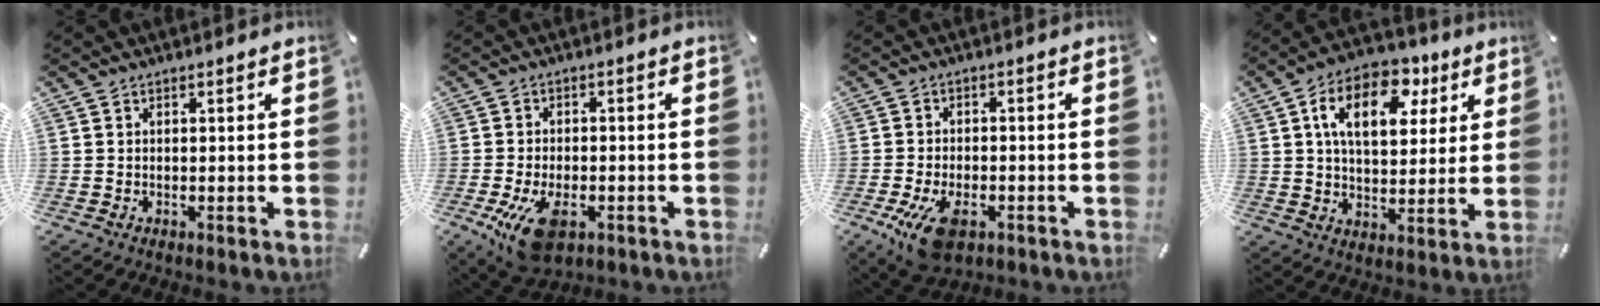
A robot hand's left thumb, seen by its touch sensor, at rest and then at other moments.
{"total": 9.7, "force": [-4.2, 5.3, 6.9], "torque": [-0.141, 0.003, -0.073]}
{"total": 8.8, "force": [-4.2, 4.7, 6.1], "torque": [-0.137, 0.007, -0.075]}
{"total": 15.0, "force": [6.3, 9.5, 9.8], "torque": [-0.147, -0.014, 0.106]}